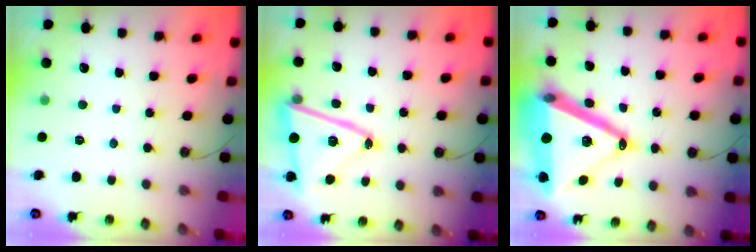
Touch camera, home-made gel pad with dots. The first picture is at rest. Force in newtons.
{"total": 17.3, "press": 17.2, "slide": 1.5}
{"total": 27.3, "press": 27.0, "slide": 3.6}